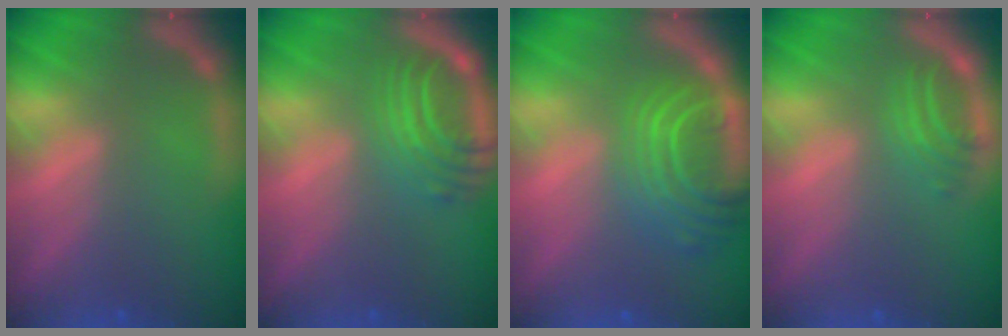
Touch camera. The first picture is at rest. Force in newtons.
{"total": 5.5}
{"total": 7.5}
{"total": 2.5}